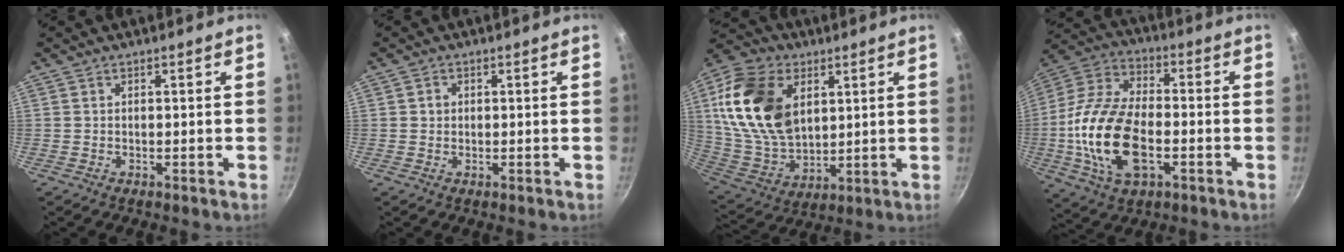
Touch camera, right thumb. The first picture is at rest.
{"total": 1.5, "force": [0.2, 1.4, 0.6], "torque": [-0.005, 0.004, 0.001]}
{"total": 21.2, "force": [5.9, 14.0, 14.8], "torque": [-0.259, -0.014, 0.117]}
{"total": 19.9, "force": [-4.0, 10.8, 16.2], "torque": [-0.311, 0.025, -0.084]}